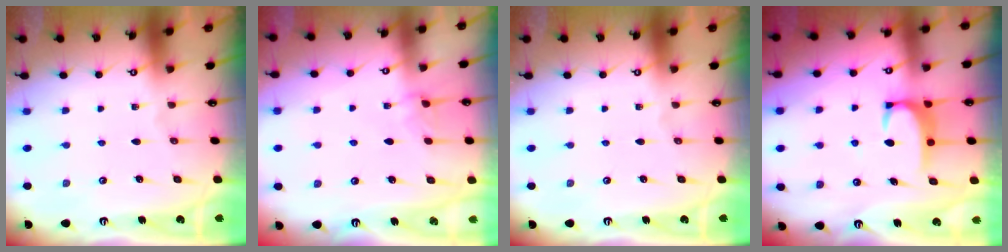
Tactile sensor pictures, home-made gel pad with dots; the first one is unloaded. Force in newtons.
{"total": 1.6, "press": 1.6, "slide": 0.4}
{"total": 0.0}
{"total": 3.2, "press": 3.1, "slide": 0.6}